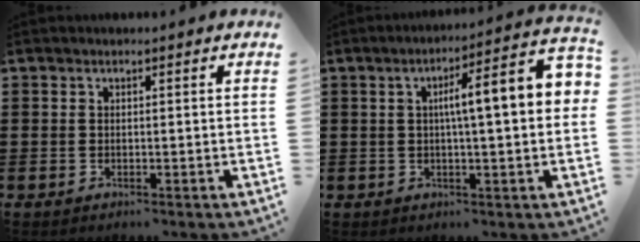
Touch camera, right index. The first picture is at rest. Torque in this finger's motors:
{"motor_torque": [1.45, -0.69, 1.05, 0.15]}